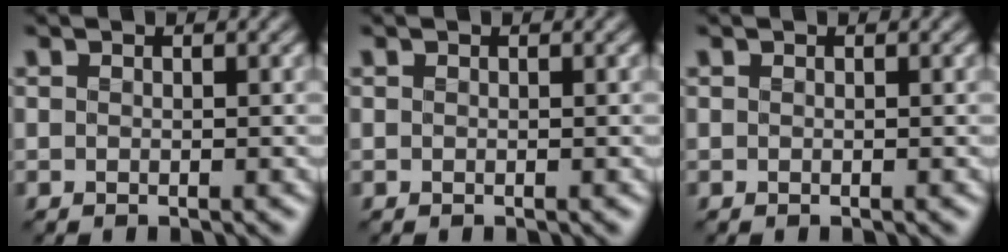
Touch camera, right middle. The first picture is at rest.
{"total": 0.0}
{"total": 0.0}